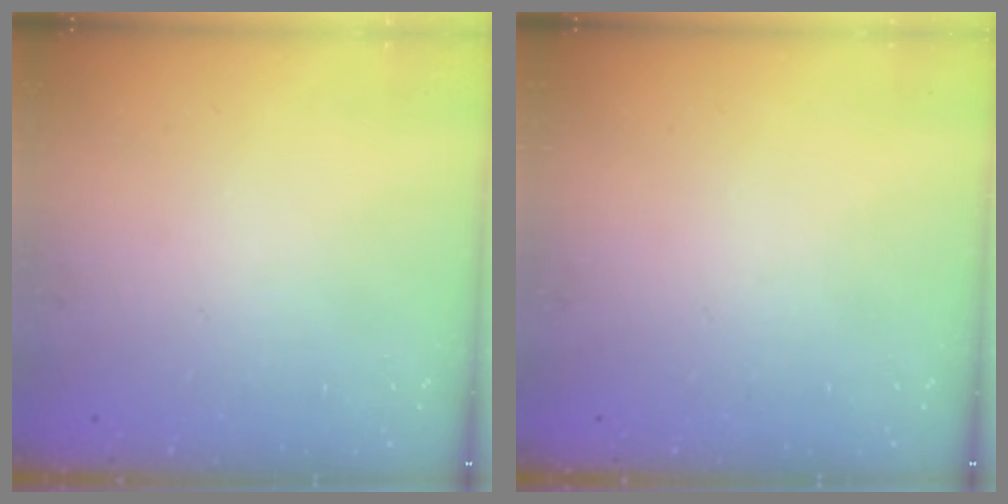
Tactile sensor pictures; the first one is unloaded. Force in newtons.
{"total": 0.0}